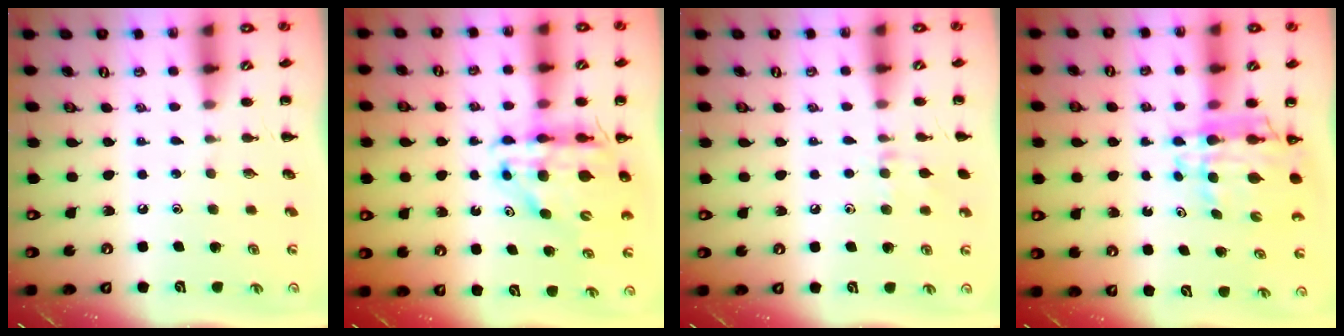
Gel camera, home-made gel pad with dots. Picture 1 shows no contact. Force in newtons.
{"total": 12.4, "press": 12.0, "slide": 3.4}
{"total": 6.4, "press": 6.0, "slide": 2.3}
{"total": 8.5, "press": 7.9, "slide": 3.0}